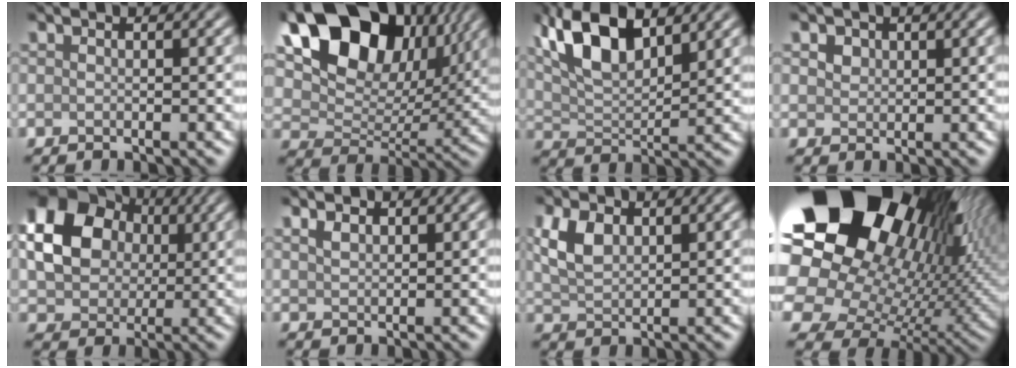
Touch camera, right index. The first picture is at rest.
{"total": 15.0, "force": [7.7, 9.3, 8.8], "torque": [-0.168, 0.022, 0.142]}
{"total": 9.0, "force": [4.7, 3.9, 6.6], "torque": [-0.129, 0.018, 0.081]}
{"total": 2.8, "force": [1.6, 1.9, 1.3], "torque": [-0.037, 0.009, 0.024]}
{"total": 9.4, "force": [2.1, 7.4, 5.5], "torque": [-0.126, 0.006, 0.032]}
{"total": 1.2, "force": [0.9, 0.6, 0.6], "torque": [-0.016, 0.002, 0.021]}
{"total": 3.5, "force": [1.3, 2.0, 2.5], "torque": [-0.062, 0.006, 0.028]}
{"total": 21.5, "force": [8.1, 14.3, 13.8], "torque": [-0.269, 0.006, 0.161]}